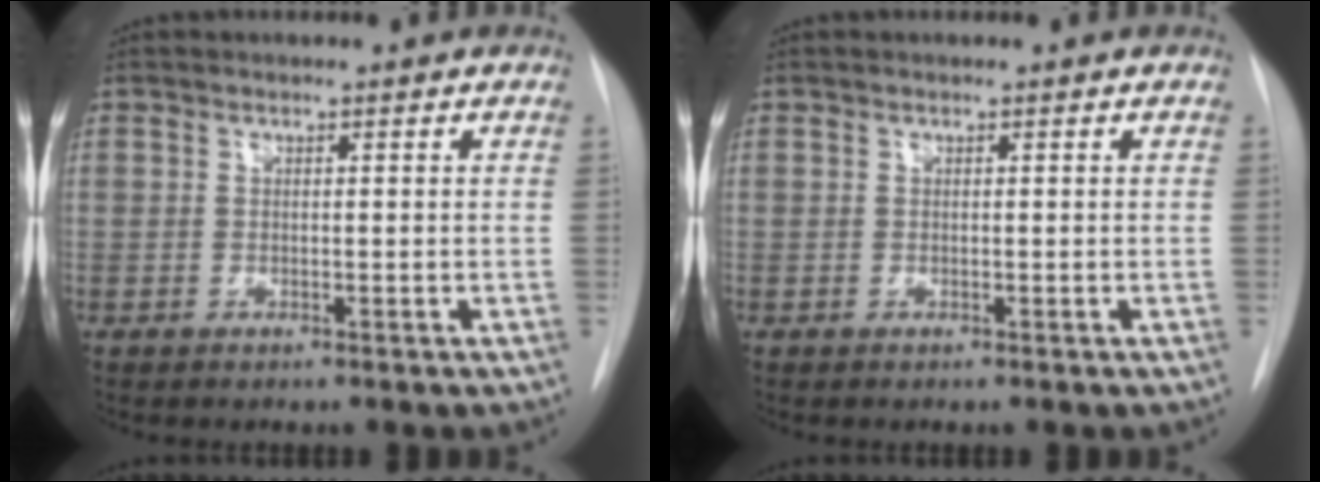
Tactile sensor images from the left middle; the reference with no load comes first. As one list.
[{"total": 0.0}]